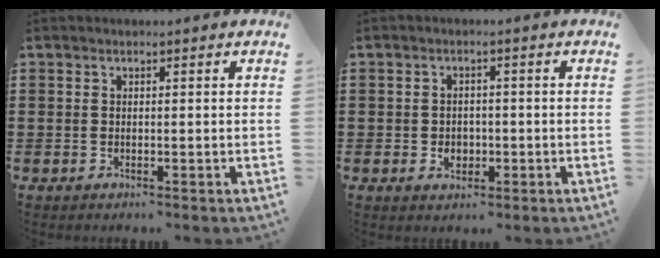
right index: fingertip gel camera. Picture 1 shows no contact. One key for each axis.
{"total": 2.1, "fx": -0.6, "fy": 1.8, "fz": 1.0, "tx": -0.023, "ty": 0.004, "tz": -0.014}